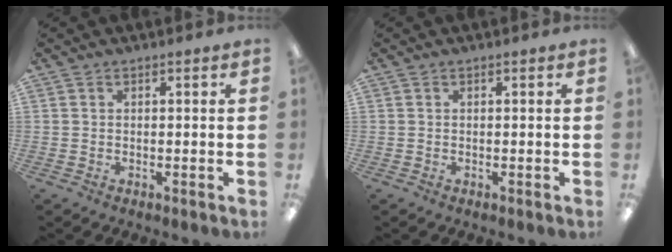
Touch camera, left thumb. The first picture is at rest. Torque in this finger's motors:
{"motor_torque": [0.00, 0.00, -0.14, 0.14, 0.00]}